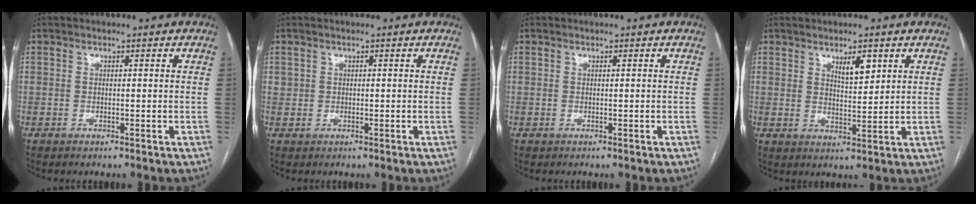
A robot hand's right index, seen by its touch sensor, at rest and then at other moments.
{"total": 0.8, "force": [0.3, 0.8, 0.1], "torque": [0.008, 0.004, 0.003]}
{"total": 0.0}
{"total": 4.0, "force": [2.4, 1.2, 3.0], "torque": [-0.052, -0.003, 0.042]}